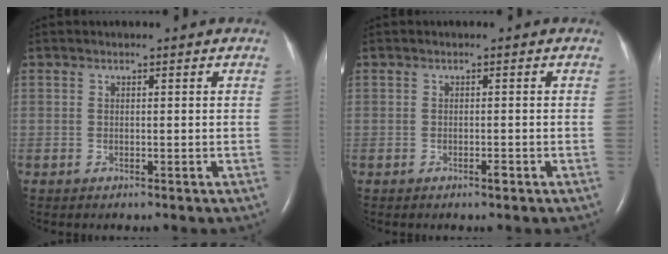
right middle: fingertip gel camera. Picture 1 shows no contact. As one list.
[{"total": 0.8, "force": [-0.6, 0.1, 0.6], "torque": [-0.013, -0.001, -0.008]}]